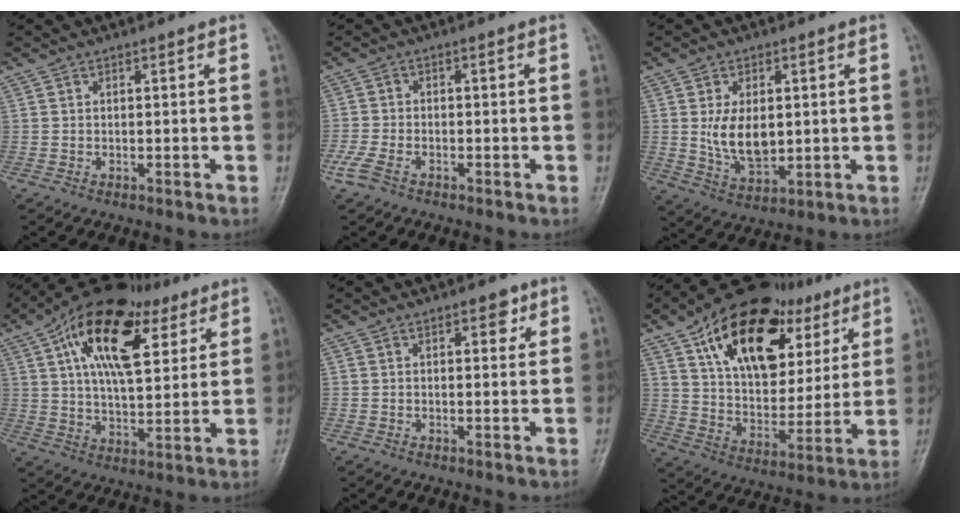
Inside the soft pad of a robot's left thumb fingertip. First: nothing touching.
{"total": 4.2, "force": [-2.6, 2.0, 2.7], "torque": [-0.071, 0.007, -0.052]}
{"total": 9.0, "force": [0.8, 5.5, 7.1], "torque": [-0.112, -0.012, 0.028]}
{"total": 21.1, "force": [9.6, 10.4, 15.7], "torque": [-0.230, -0.015, 0.158]}
{"total": 2.9, "force": [1.6, 1.4, 2.0], "torque": [-0.011, -0.005, 0.021]}
{"total": 26.3, "force": [12.3, 15.0, 17.8], "torque": [-0.240, -0.012, 0.201]}